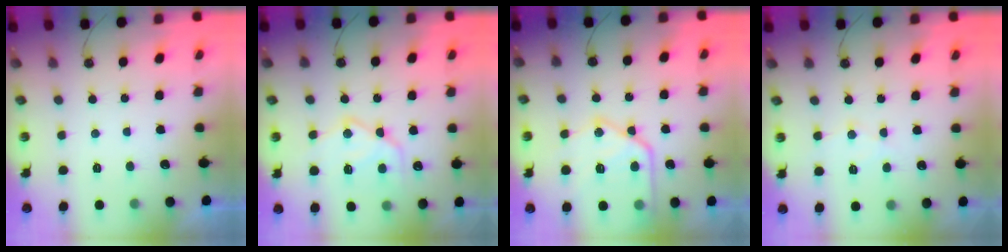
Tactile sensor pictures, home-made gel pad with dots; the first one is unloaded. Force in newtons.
{"total": 15.6, "press": 15.5, "slide": 1.3}
{"total": 19.5, "press": 19.4, "slide": 1.9}
{"total": 6.4, "press": 6.4, "slide": 0.4}